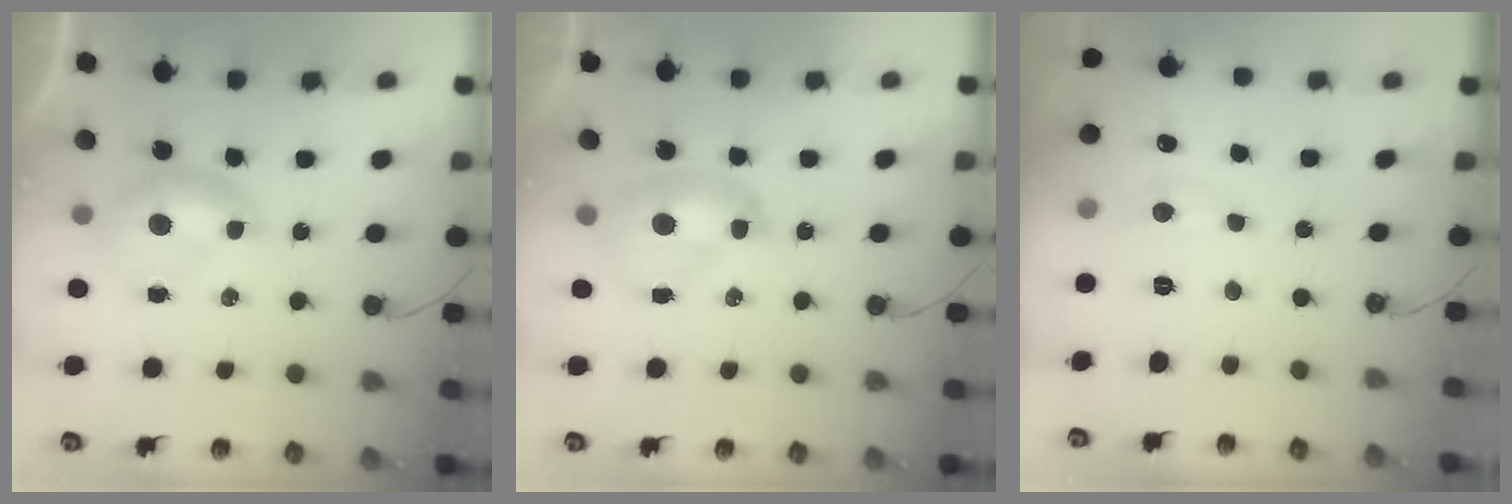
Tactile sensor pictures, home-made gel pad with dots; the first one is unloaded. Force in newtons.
{"total": 2.4, "press": 2.4, "slide": 0.3}
{"total": 0.7, "press": 0.6, "slide": 0.4}